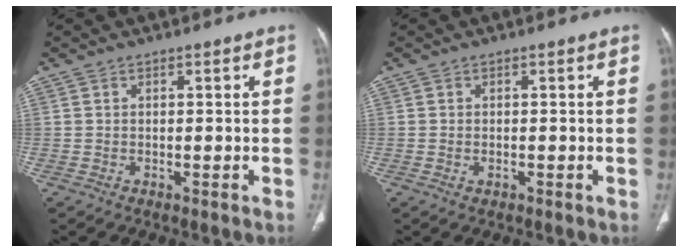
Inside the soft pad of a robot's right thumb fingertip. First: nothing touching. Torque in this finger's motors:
{"motor_torque": [-0.52, 0.16, -0.30, 0.27, -0.01]}